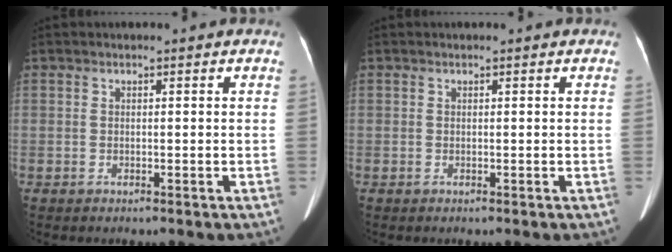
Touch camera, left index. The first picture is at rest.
{"total": 0.0}